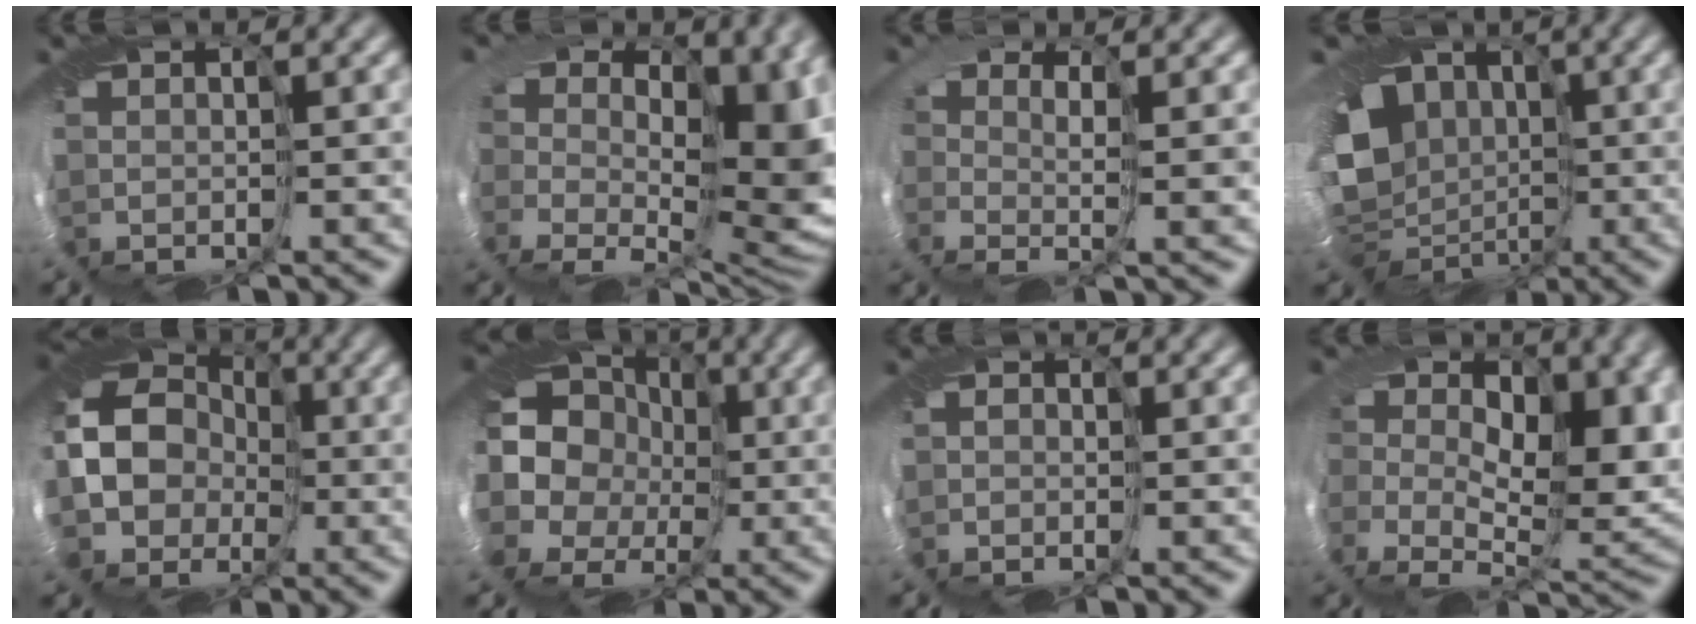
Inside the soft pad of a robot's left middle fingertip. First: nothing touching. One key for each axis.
{"total": 9.1, "fx": 0.7, "fy": 6.4, "fz": 6.4, "tx": -0.084, "ty": -0.061, "tz": 0.022}
{"total": 1.2, "fx": 0.0, "fy": -0.8, "fz": 0.9, "tx": -0.001, "ty": -0.014, "tz": -0.011}
{"total": 10.8, "fx": -1.2, "fy": 9.0, "fz": 5.8, "tx": -0.077, "ty": -0.029, "tz": -0.034}
{"total": 12.2, "fx": -2.6, "fy": 10.9, "fz": 4.9, "tx": -0.107, "ty": -0.013, "tz": -0.084}
{"total": 13.4, "fx": 1.2, "fy": 12.3, "fz": 5.3, "tx": -0.127, "ty": 0.001, "tz": -0.027}
{"total": 1.1, "fx": -0.6, "fy": 0.9, "fz": 0.0, "tx": 0.009, "ty": -0.002, "tz": -0.013}
{"total": 8.8, "fx": 0.8, "fy": 5.8, "fz": 6.6, "tx": -0.083, "ty": -0.039, "tz": 0.012}